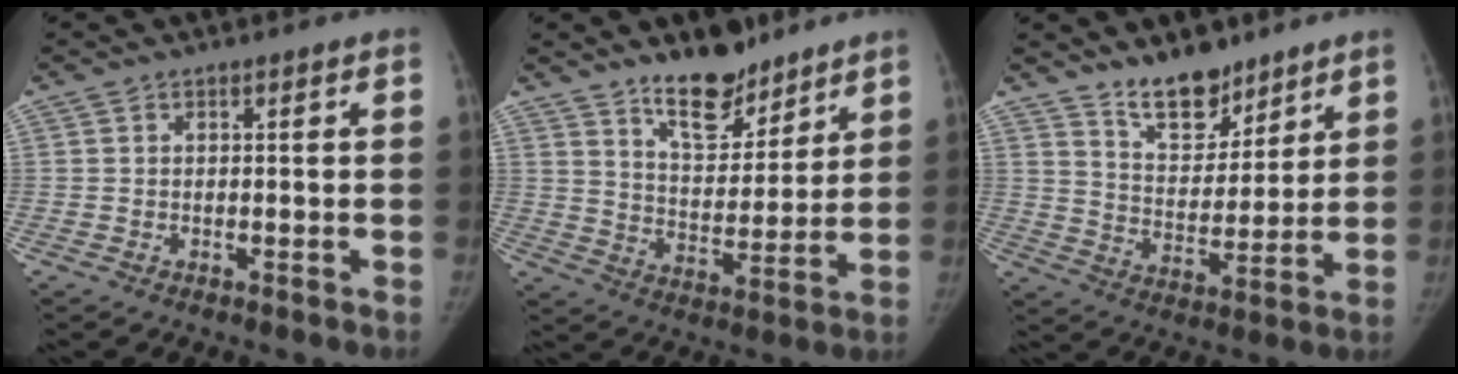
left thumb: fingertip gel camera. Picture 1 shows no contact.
{"total": 12.1, "force": [9.3, 5.3, 5.6], "torque": [-0.056, -0.074, 0.161]}
{"total": 11.0, "force": [8.7, 5.1, 4.4], "torque": [-0.040, -0.071, 0.158]}